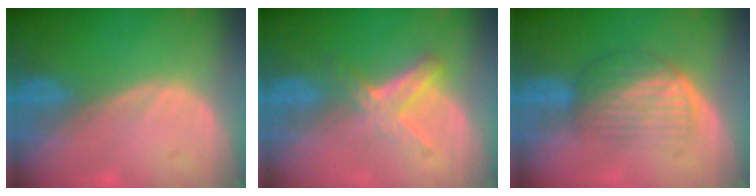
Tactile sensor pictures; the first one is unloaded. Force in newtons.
{"total": 5.2, "press": 4.8, "slide": 2.1}
{"total": 6.3, "press": 5.6, "slide": 2.7}